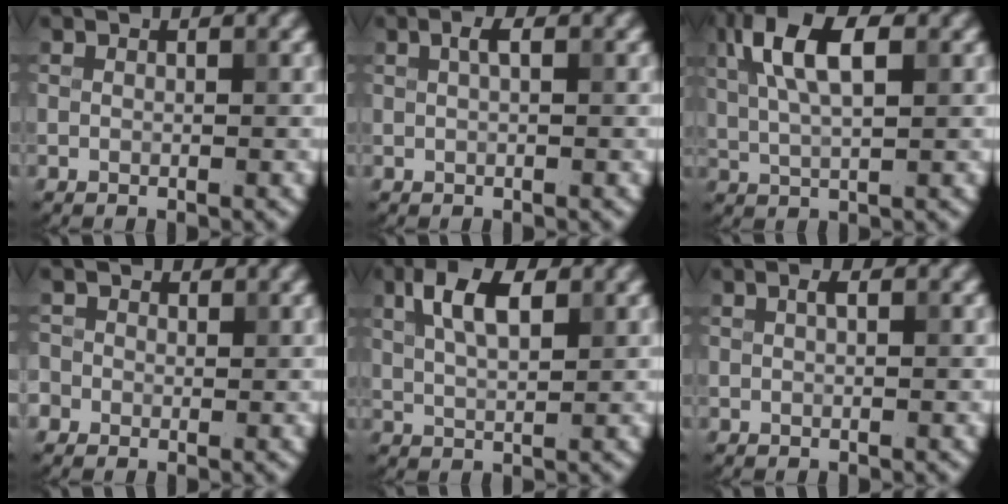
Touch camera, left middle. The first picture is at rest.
{"total": 1.2, "force": [0.4, 0.3, 1.0], "torque": [-0.020, 0.004, 0.007]}
{"total": 7.3, "force": [2.5, 2.9, 6.2], "torque": [-0.122, 0.020, 0.039]}
{"total": 1.8, "force": [0.2, 1.8, 0.4], "torque": [-0.001, 0.009, -0.006]}
{"total": 4.9, "force": [2.1, 2.2, 3.9], "torque": [-0.077, 0.008, 0.036]}
{"total": 0.8, "force": [0.3, 0.2, 0.7], "torque": [-0.013, 0.004, 0.006]}